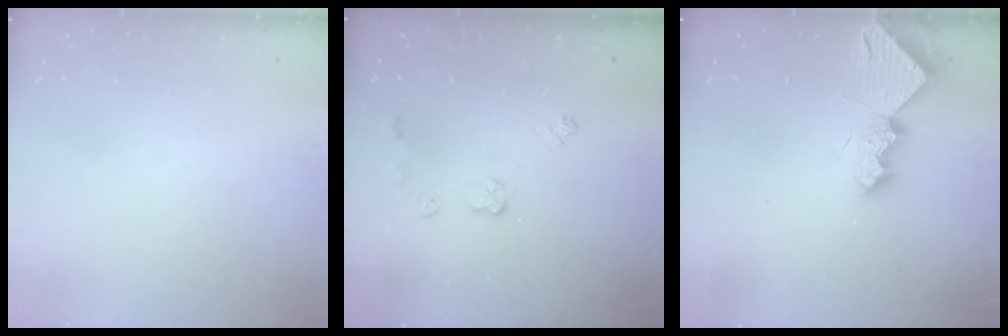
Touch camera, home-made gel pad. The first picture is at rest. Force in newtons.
{"total": 6.9, "press": 6.9, "slide": 0.3}
{"total": 9.1, "press": 9.1, "slide": 0.5}